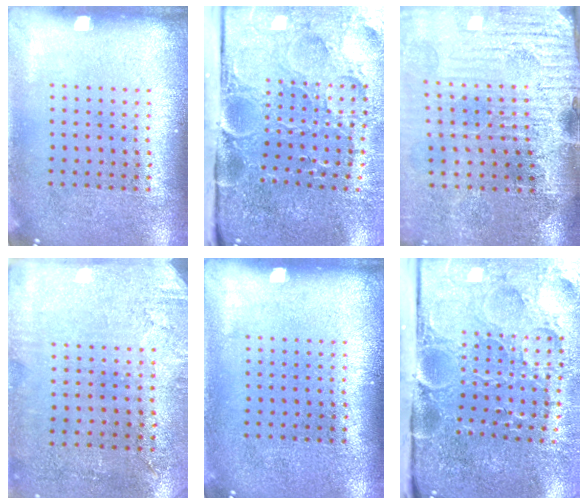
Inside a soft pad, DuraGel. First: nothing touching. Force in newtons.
{"total": 5.4, "press": 4.2, "slide": 3.3}
{"total": 4.2, "press": 3.7, "slide": 1.8}
{"total": 2.9, "press": 2.4, "slide": 1.7}
{"total": 0.0}
{"total": 5.4, "press": 4.2, "slide": 3.3}